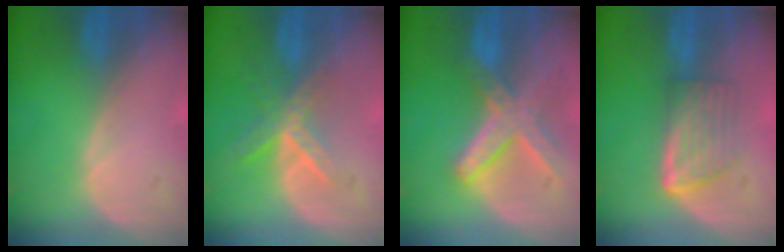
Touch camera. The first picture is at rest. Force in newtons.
{"total": 5.7, "press": 5.0, "slide": 2.8}
{"total": 8.2, "press": 7.1, "slide": 4.1}
{"total": 5.8, "press": 5.3, "slide": 2.3}